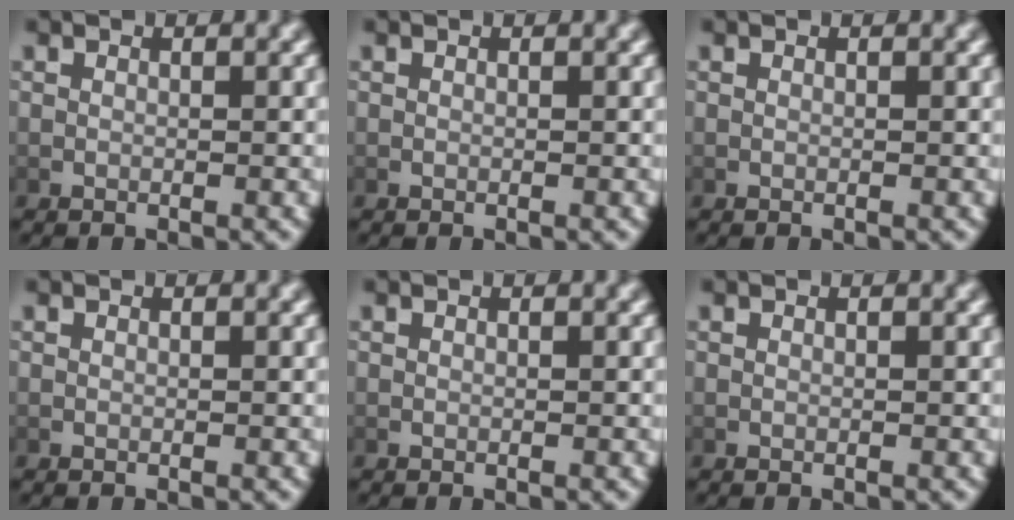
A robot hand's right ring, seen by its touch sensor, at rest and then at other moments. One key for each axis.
{"total": 0.0}
{"total": 0.0}
{"total": 0.0}
{"total": 0.0}
{"total": 0.0}